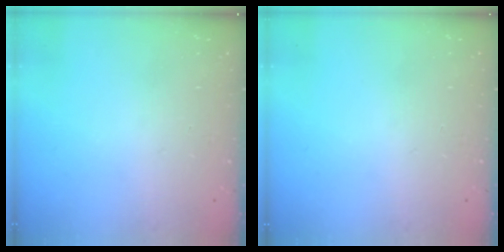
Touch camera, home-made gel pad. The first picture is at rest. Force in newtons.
{"total": 0.0}